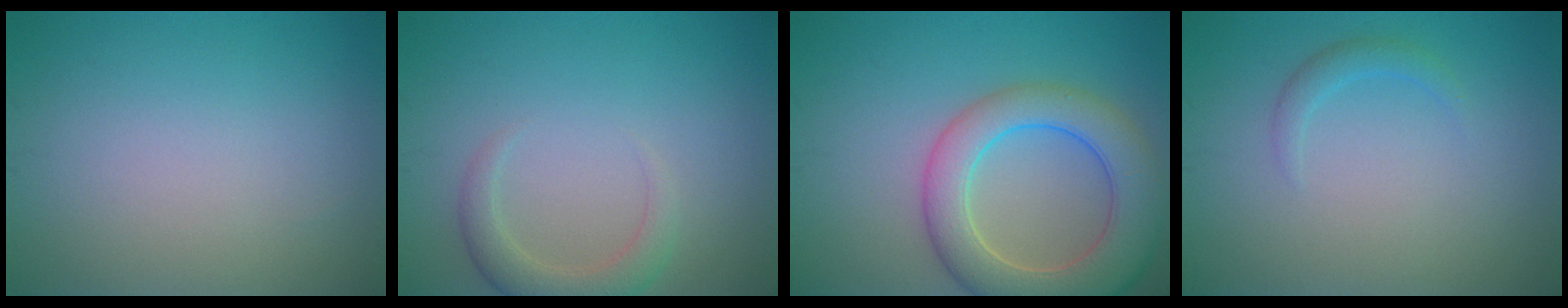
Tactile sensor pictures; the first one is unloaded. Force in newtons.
{"total": 2.8, "press": 2.8, "slide": 0.4}
{"total": 7.8, "press": 7.8, "slide": 0.5}
{"total": 1.3, "press": 1.3, "slide": 0.2}